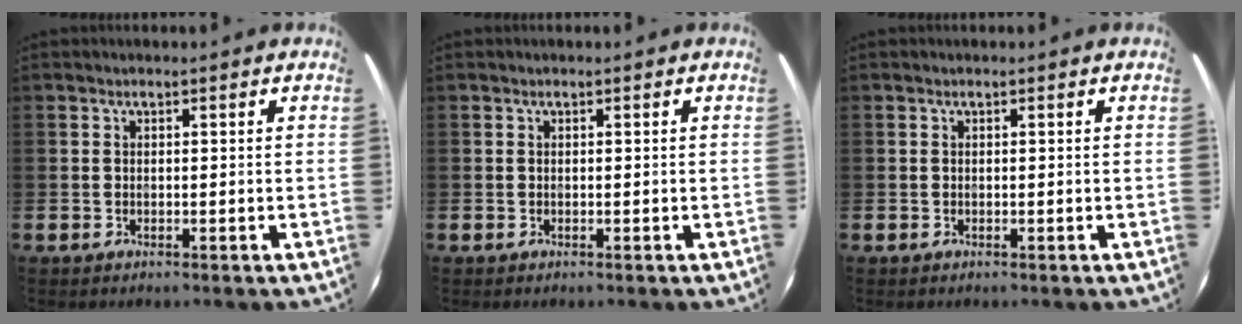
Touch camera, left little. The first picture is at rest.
{"total": 0.0}
{"total": 0.0}